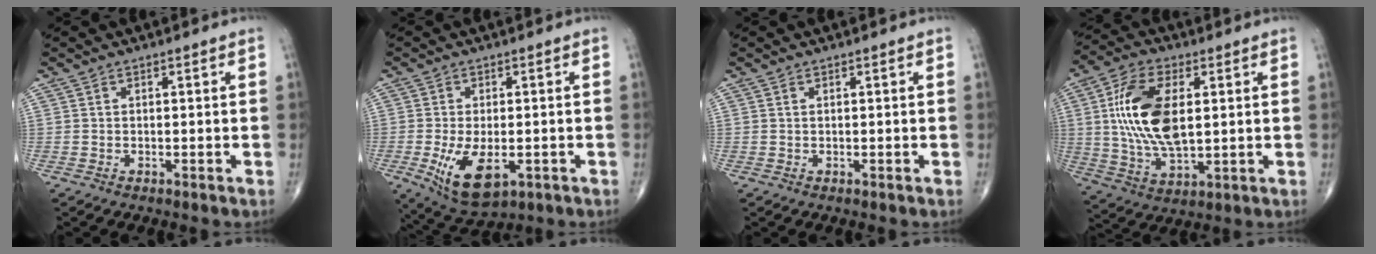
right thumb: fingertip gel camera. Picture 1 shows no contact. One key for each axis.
{"total": 10.1, "fx": -2.9, "fy": 5.1, "fz": 8.2, "tx": -0.141, "ty": -0.012, "tz": -0.035}
{"total": 0.0}
{"total": 16.1, "fx": 2.5, "fy": 8.1, "fz": 13.7, "tx": -0.266, "ty": -0.009, "tz": 0.050}